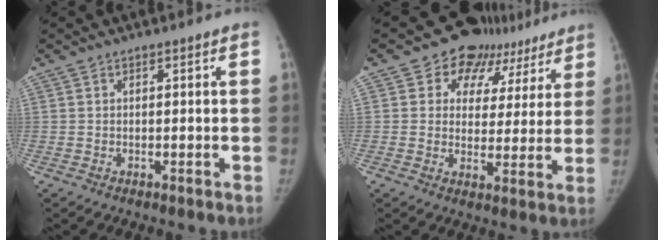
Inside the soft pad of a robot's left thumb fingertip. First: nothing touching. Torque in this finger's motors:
{"motor_torque": [-0.12, -0.21, -0.25, 0.02, 0.02]}